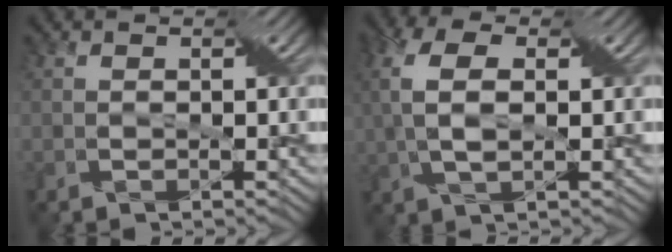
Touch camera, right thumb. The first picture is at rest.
{"total": 6.5, "force": [1.0, 3.2, 5.5], "torque": [-0.138, 0.013, 0.014]}